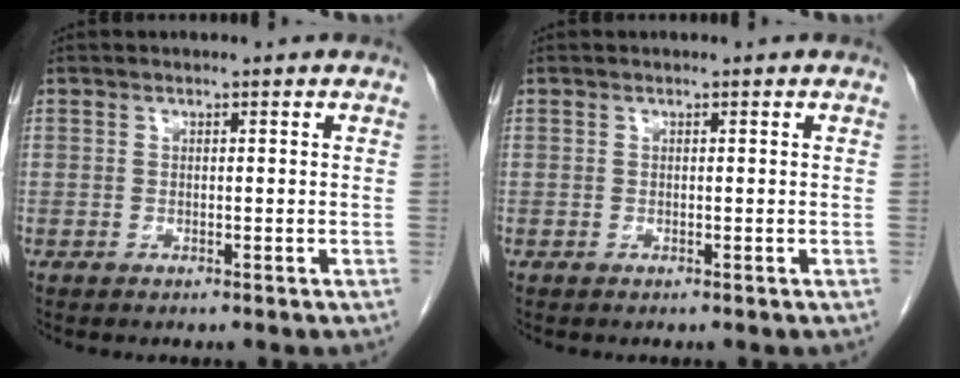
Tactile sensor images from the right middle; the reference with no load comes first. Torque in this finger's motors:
{"motor_torque": [0.00, 0.00, 0.00, -0.01]}